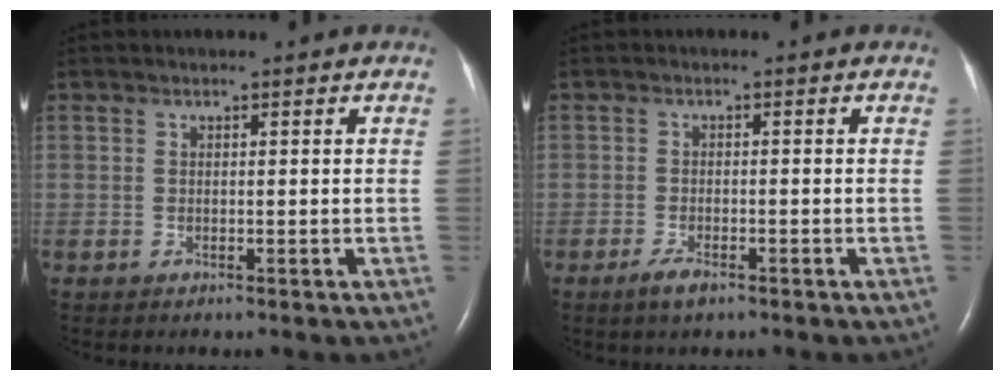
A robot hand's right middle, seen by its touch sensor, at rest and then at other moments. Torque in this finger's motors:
{"motor_torque": [0.53, -0.32, -0.02, 0.00]}